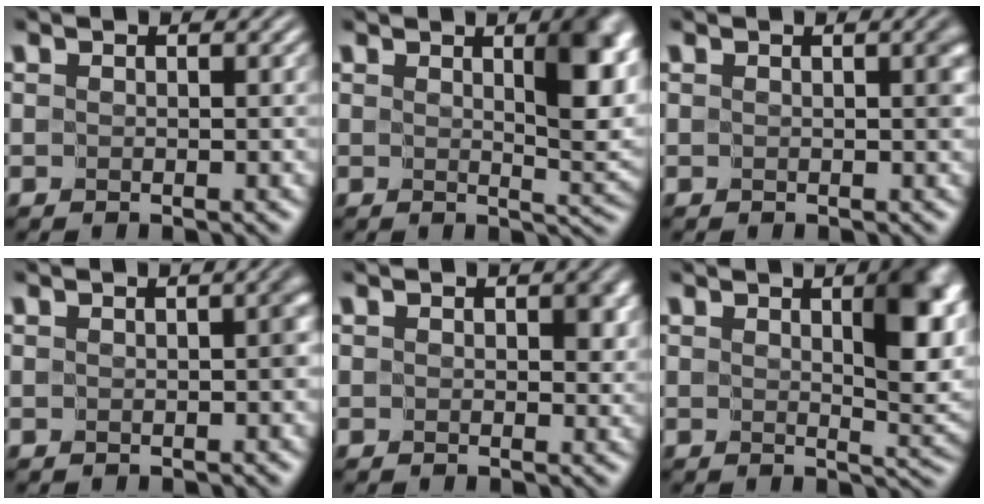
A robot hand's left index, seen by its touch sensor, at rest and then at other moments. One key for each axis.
{"total": 5.2, "fx": 2.0, "fy": 1.5, "fz": 4.5, "tx": -0.053, "ty": -0.007, "tz": 0.035}
{"total": 0.6, "fx": 0.0, "fy": 0.1, "fz": 0.6, "tx": -0.005, "ty": 0.000, "tz": 0.002}
{"total": 0.7, "fx": -0.3, "fy": 0.1, "fz": 0.6, "tx": -0.008, "ty": 0.005, "tz": -0.001}
{"total": 2.2, "fx": 0.5, "fy": 1.4, "fz": 1.7, "tx": -0.018, "ty": -0.002, "tz": 0.007}
{"total": 6.0, "fx": 2.1, "fy": 1.9, "fz": 5.2, "tx": -0.064, "ty": -0.007, "tz": 0.039}